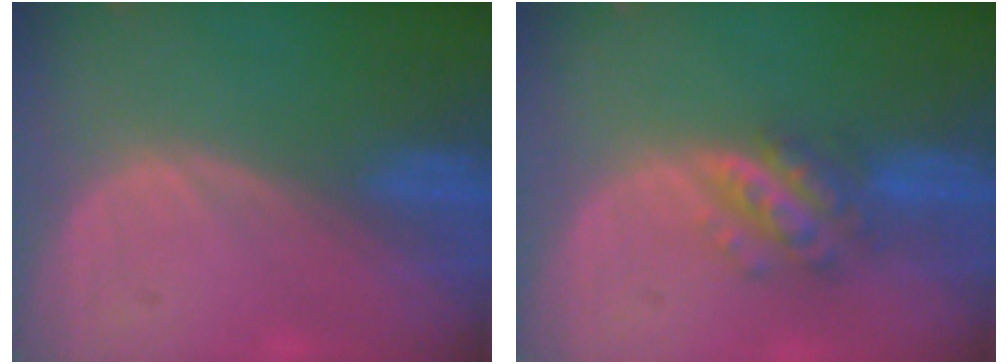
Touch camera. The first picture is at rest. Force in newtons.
{"total": 6.0, "press": 5.3, "slide": 2.8}